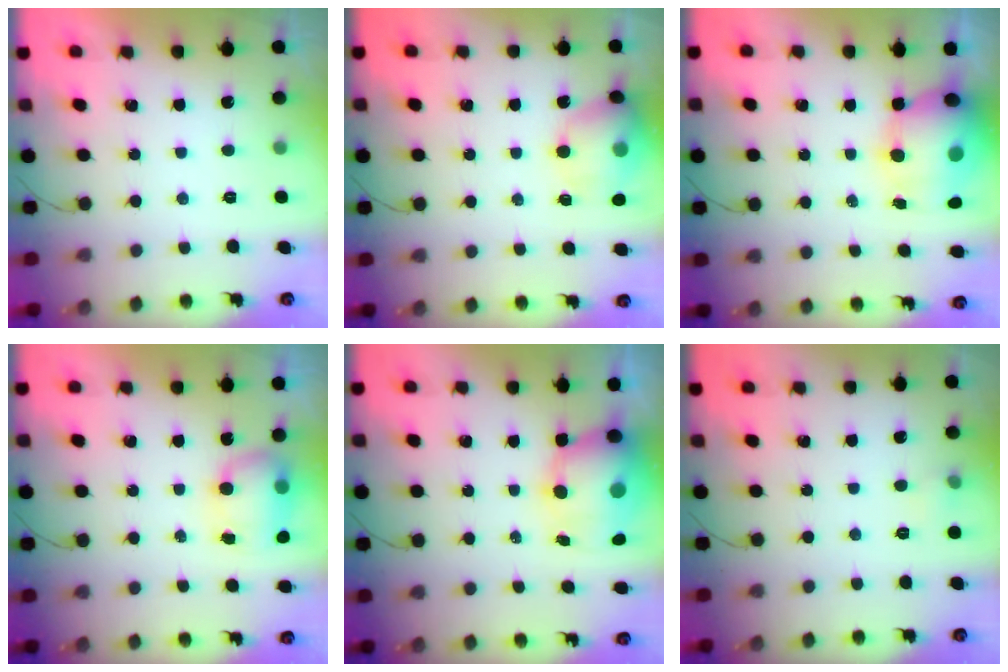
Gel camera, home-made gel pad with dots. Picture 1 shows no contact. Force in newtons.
{"total": 14.8, "press": 14.6, "slide": 2.4}
{"total": 15.3, "press": 14.8, "slide": 3.9}
{"total": 7.1, "press": 7.0, "slide": 1.2}
{"total": 11.2, "press": 10.9, "slide": 2.5}
{"total": 3.7, "press": 3.5, "slide": 1.1}